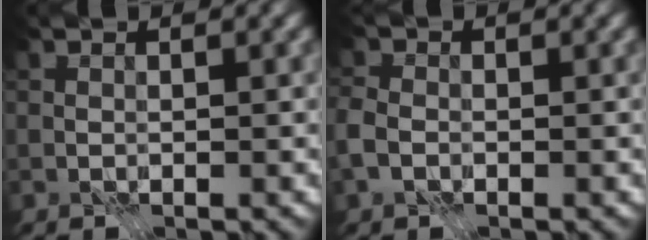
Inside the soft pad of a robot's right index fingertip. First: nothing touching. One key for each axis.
{"total": 3.2, "fx": -0.9, "fy": 2.5, "fz": 1.9, "tx": -0.050, "ty": 0.002, "tz": -0.025}